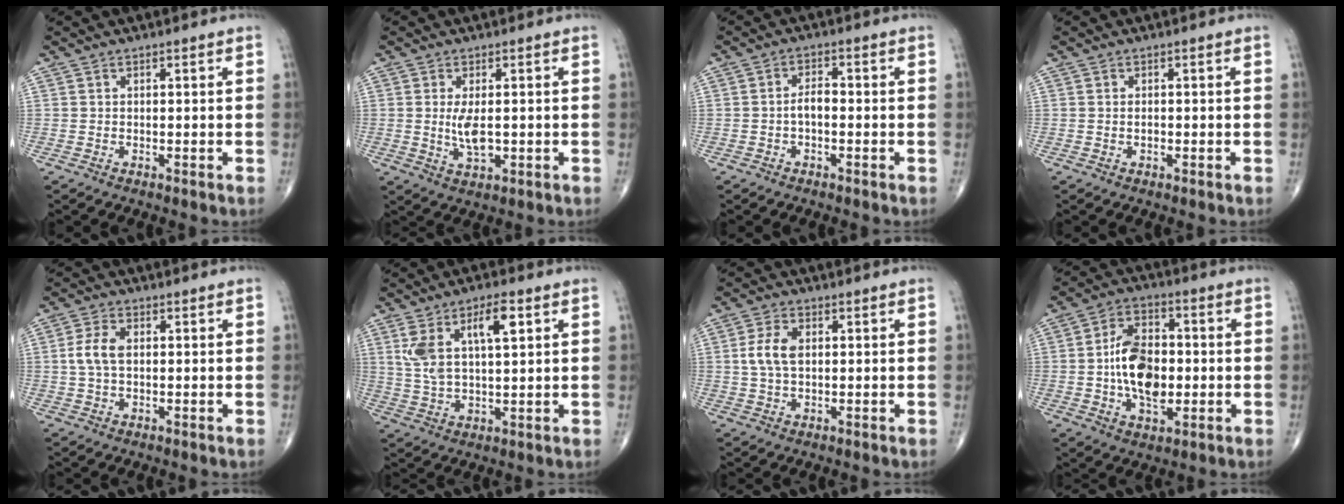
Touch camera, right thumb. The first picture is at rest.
{"total": 4.9, "force": [0.1, 2.1, 4.4], "torque": [-0.087, -0.012, 0.005]}
{"total": 2.8, "force": [-0.7, 1.4, 2.3], "torque": [-0.037, 0.014, -0.016]}
{"total": 0.8, "force": [-0.1, 0.5, 0.7], "torque": [-0.014, 0.000, 0.000]}
{"total": 4.8, "force": [0.4, 2.8, 3.9], "torque": [-0.089, 0.008, 0.004]}
{"total": 10.6, "force": [4.0, 4.2, 8.9], "torque": [-0.170, 0.001, 0.079]}
{"total": 5.4, "force": [0.7, 3.1, 4.3], "torque": [-0.095, 0.006, 0.011]}
{"total": 13.0, "force": [-0.8, 7.9, 10.4], "torque": [-0.162, 0.013, -0.016]}